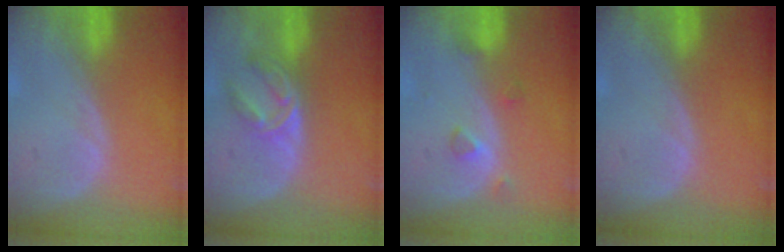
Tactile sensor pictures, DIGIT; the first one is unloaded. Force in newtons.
{"total": 5.7, "press": 4.7, "slide": 3.2}
{"total": 2.5, "press": 2.3, "slide": 0.9}
{"total": 0.0}